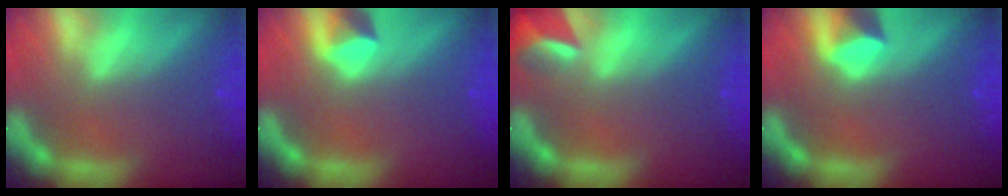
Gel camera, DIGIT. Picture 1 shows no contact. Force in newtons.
{"total": 1.9}
{"total": 3.9}
{"total": 2.4}